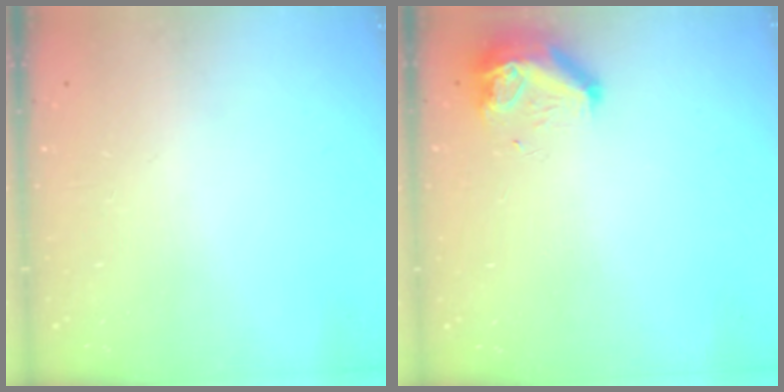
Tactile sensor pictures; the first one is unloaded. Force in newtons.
{"total": 9.6, "press": 8.7, "slide": 4.2}